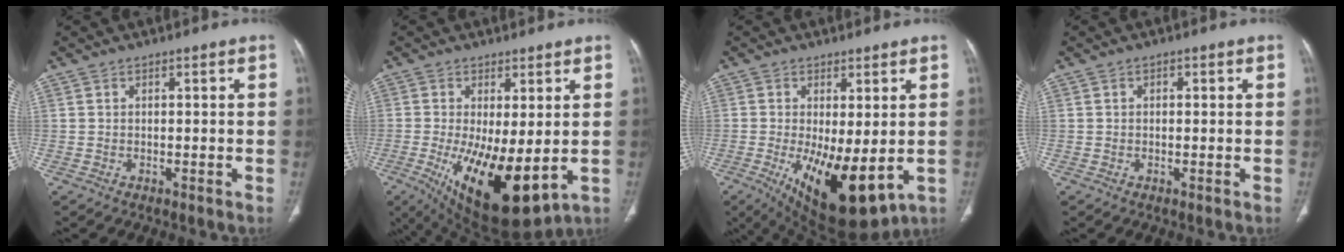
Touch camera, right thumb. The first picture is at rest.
{"total": 16.8, "force": [-2.9, 6.6, 15.1], "torque": [-0.262, -0.032, -0.021]}
{"total": 15.2, "force": [-3.1, 6.1, 13.6], "torque": [-0.220, -0.028, -0.026]}
{"total": 0.8, "force": [0.2, 0.6, 0.5], "torque": [0.002, 0.003, 0.000]}